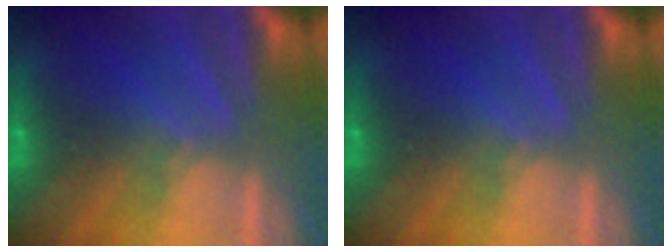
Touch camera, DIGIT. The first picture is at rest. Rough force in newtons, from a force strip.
{"total": 0.0}